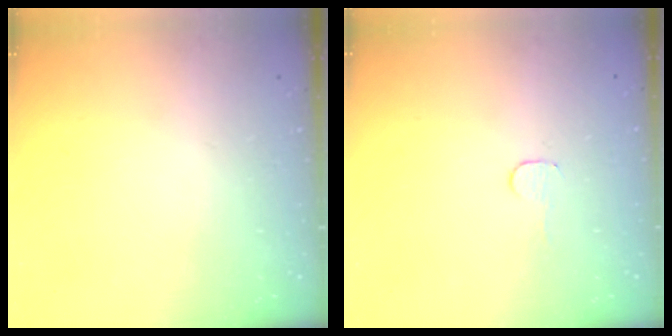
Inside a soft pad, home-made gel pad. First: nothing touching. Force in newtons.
{"total": 2.8, "press": 2.8, "slide": 0.2}